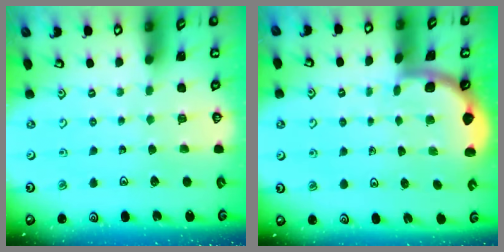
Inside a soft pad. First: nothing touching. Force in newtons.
{"total": 1.7, "press": 1.7, "slide": 0.1}